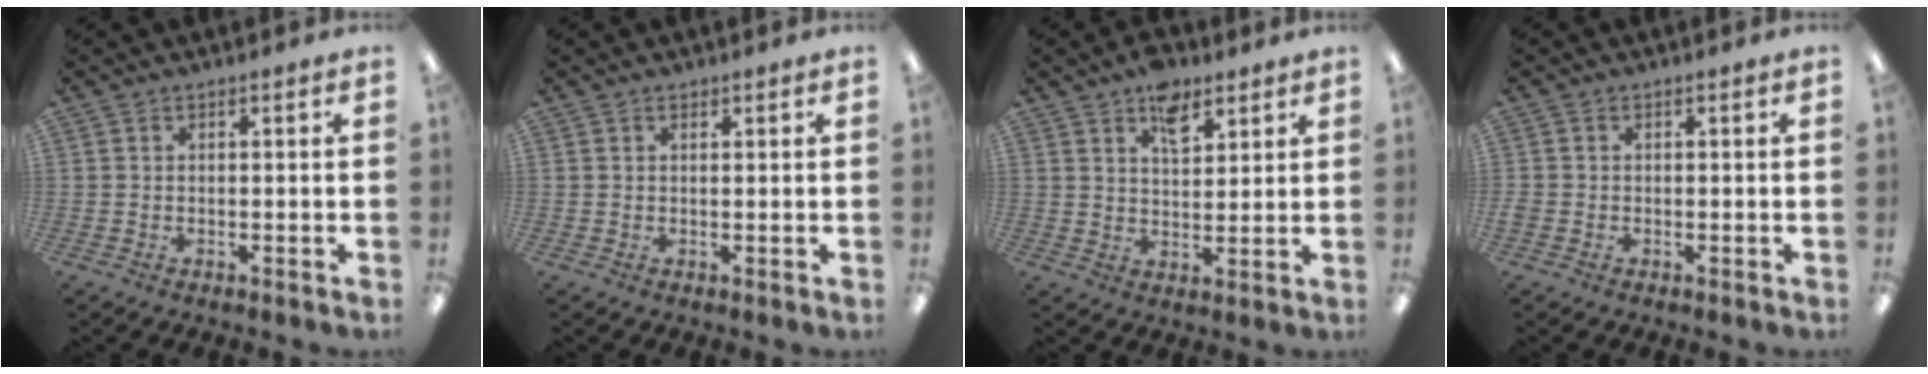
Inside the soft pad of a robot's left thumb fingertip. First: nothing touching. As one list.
[{"total": 0.9, "force": [0.7, 0.5, 0.2], "torque": [-0.003, 0.001, 0.012]}, {"total": 7.8, "force": [5.0, 4.3, 4.1], "torque": [-0.054, -0.021, 0.088]}, {"total": 1.2, "force": [-0.4, 1.1, 0.5], "torque": [-0.007, 0.003, -0.007]}]